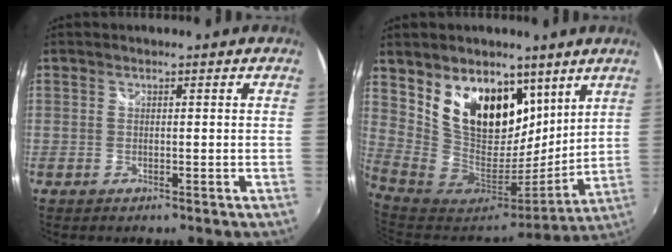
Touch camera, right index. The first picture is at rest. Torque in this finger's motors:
{"motor_torque": [1.20, 0.94, 0.53, 0.17]}